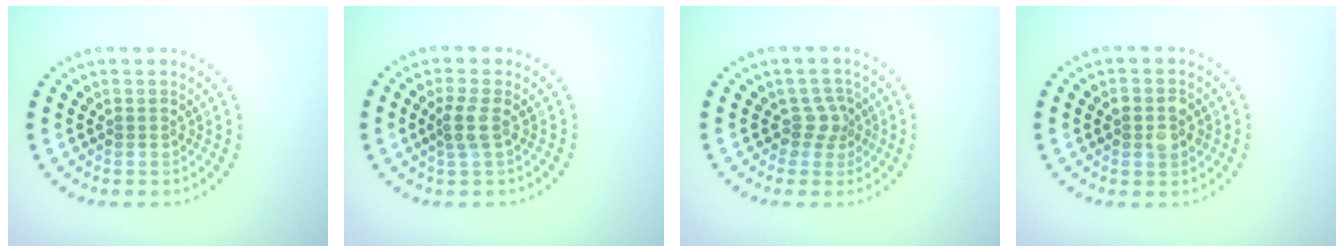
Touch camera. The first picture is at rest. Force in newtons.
{"total": 1.7, "press": 1.4, "slide": 0.9}
{"total": 1.9, "press": 1.4, "slide": 1.3}
{"total": 2.8, "press": 2.8, "slide": 0.1}